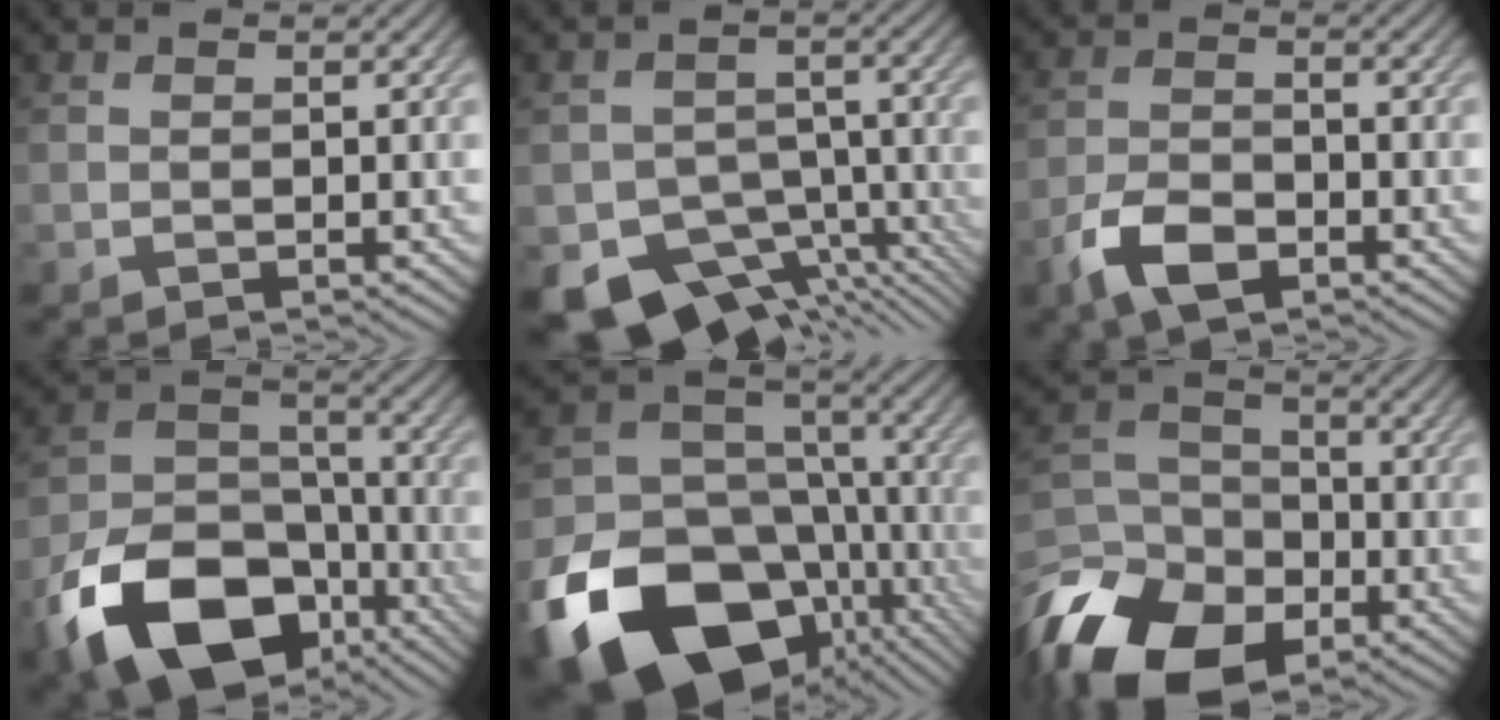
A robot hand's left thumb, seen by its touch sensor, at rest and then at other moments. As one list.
[{"total": 12.0, "force": [-8.0, 7.3, 5.0], "torque": [-0.077, -0.032, -0.114]}, {"total": 5.7, "force": [-3.5, 2.8, 3.5], "torque": [-0.075, -0.007, -0.077]}, {"total": 17.4, "force": [-9.7, 10.9, 9.5], "torque": [-0.198, -0.048, -0.172]}, {"total": 22.7, "force": [-10.9, 16.6, 11.1], "torque": [-0.234, -0.063, -0.143]}, {"total": 17.0, "force": [-9.8, 11.3, 8.1], "torque": [-0.229, -0.059, -0.156]}]